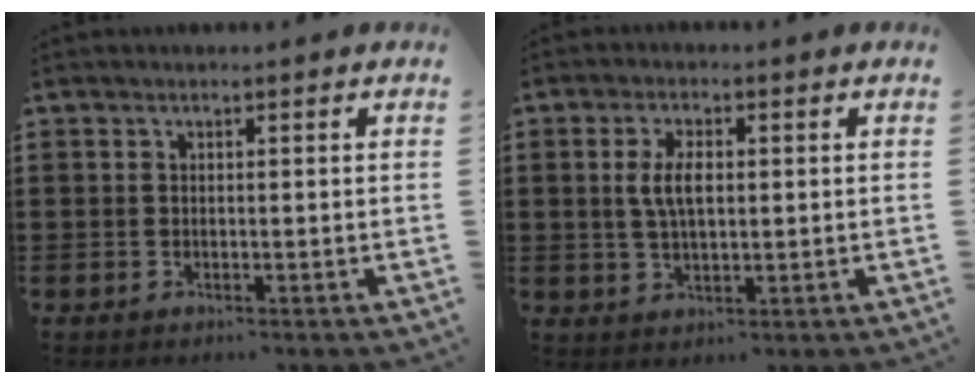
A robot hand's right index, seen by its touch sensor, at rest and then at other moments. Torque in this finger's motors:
{"motor_torque": [0.88, 0.56, 0.20, 0.12]}